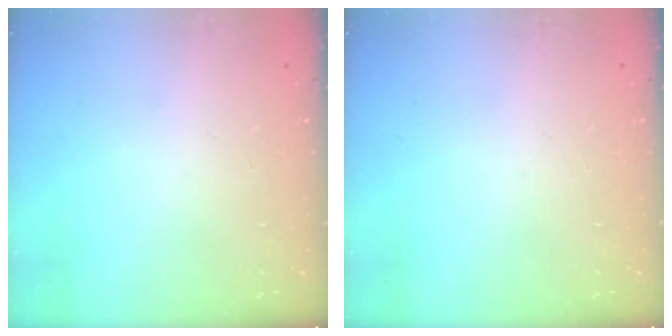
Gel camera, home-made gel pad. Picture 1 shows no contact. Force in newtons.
{"total": 0.0}